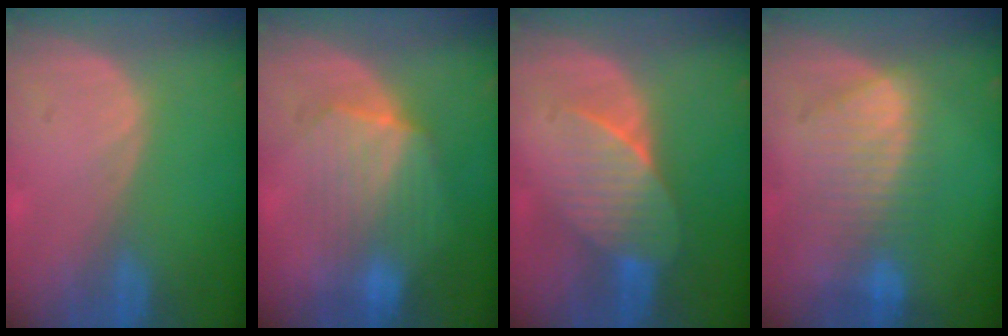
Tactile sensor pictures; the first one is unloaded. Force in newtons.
{"total": 7.1, "press": 6.9, "slide": 1.3}
{"total": 7.1, "press": 6.7, "slide": 2.2}
{"total": 7.6, "press": 7.4, "slide": 1.8}